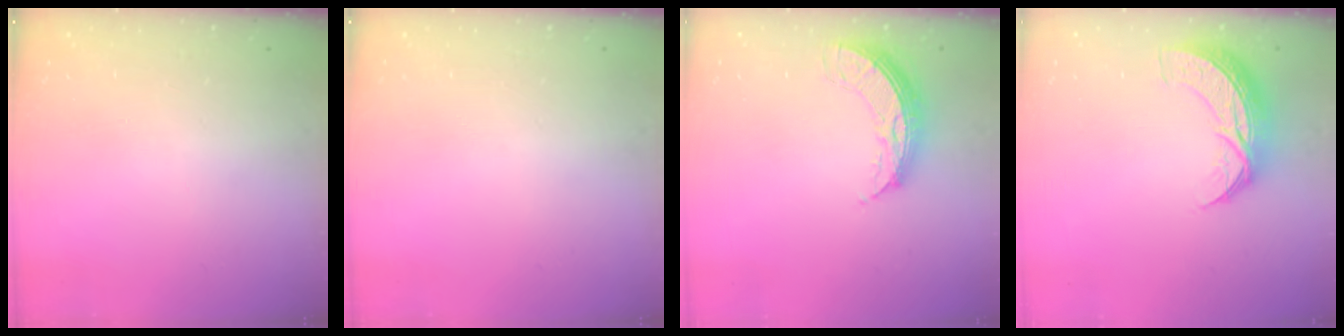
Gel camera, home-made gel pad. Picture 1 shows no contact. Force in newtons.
{"total": 0.0}
{"total": 7.9, "press": 7.8, "slide": 0.8}
{"total": 10.1, "press": 10.1, "slide": 0.8}